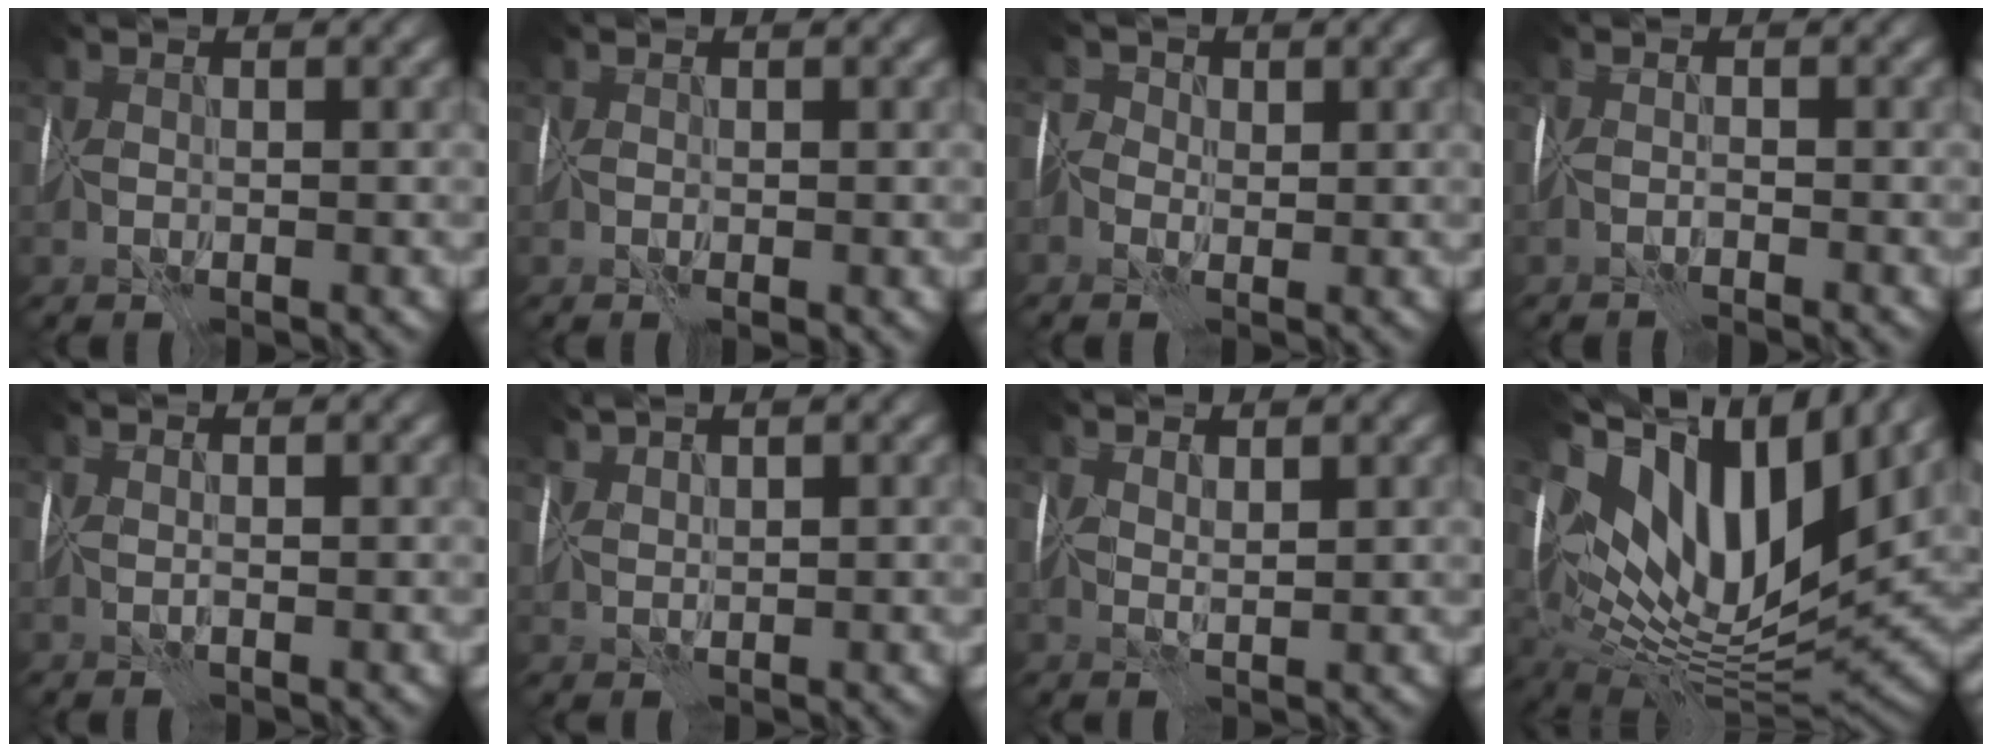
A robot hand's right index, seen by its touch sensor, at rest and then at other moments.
{"total": 0.7, "force": [0.0, 0.3, 0.6], "torque": [-0.008, 0.001, 0.005]}
{"total": 2.1, "force": [0.0, 2.0, 0.8], "torque": [-0.007, 0.026, -0.007]}
{"total": 1.3, "force": [-0.6, -1.1, -0.4], "torque": [0.012, 0.006, -0.014]}
{"total": 1.1, "force": [0.7, -0.8, -0.3], "torque": [0.005, 0.008, 0.015]}
{"total": 2.5, "force": [2.4, -0.6, -0.3], "torque": [0.003, 0.011, 0.057]}
{"total": 1.9, "force": [1.8, -0.6, -0.2], "torque": [0.004, 0.005, 0.042]}
{"total": 15.7, "force": [7.9, 7.0, 11.6], "torque": [-0.230, 0.029, 0.138]}